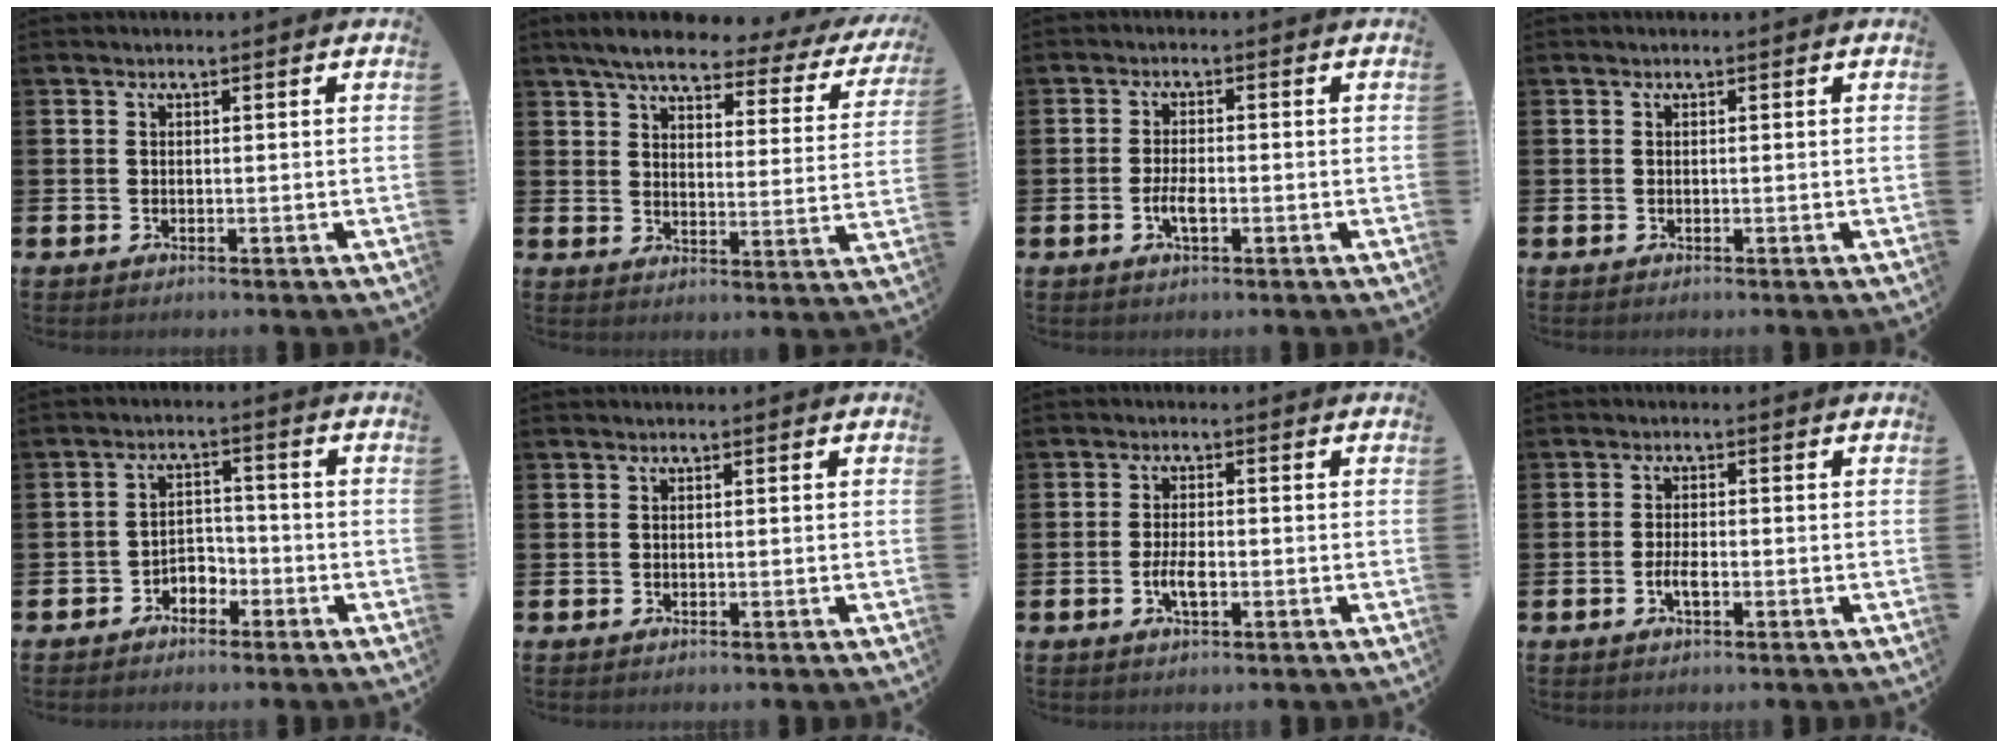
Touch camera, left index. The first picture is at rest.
{"total": 5.8, "force": [4.8, 1.2, 2.9], "torque": [-0.076, -0.028, 0.075]}
{"total": 2.8, "force": [-0.8, 1.0, 2.5], "torque": [-0.044, 0.001, -0.015]}
{"total": 0.0}
{"total": 2.8, "force": [-2.4, 1.5, 0.4], "torque": [-0.023, 0.010, -0.052]}
{"total": 0.0}
{"total": 3.1, "force": [-0.8, 1.1, 2.7], "torque": [-0.049, 0.002, -0.015]}
{"total": 2.3, "force": [-0.7, 0.8, 2.0], "torque": [-0.037, 0.001, -0.014]}